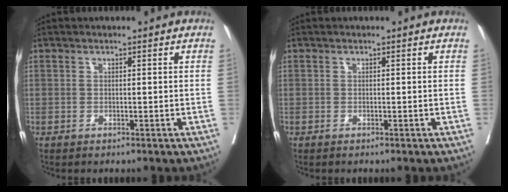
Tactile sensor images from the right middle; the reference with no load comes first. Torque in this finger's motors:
{"motor_torque": [0.18, -0.14, 0.04, 0.00]}